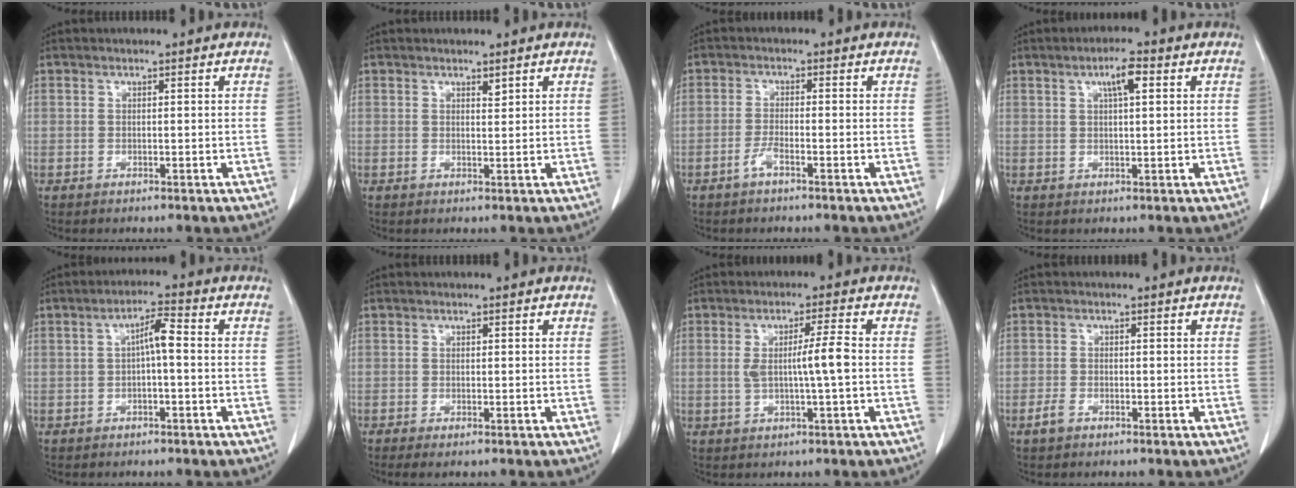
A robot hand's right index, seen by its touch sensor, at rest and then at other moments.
{"total": 0.9, "force": [0.7, 0.2, 0.5], "torque": [-0.013, -0.006, 0.012]}
{"total": 2.1, "force": [-1.4, 0.1, 1.7], "torque": [-0.036, -0.001, -0.031]}
{"total": 3.9, "force": [1.6, 0.7, 3.6], "torque": [-0.065, 0.006, 0.027]}
{"total": 3.9, "force": [0.0, 0.6, 3.8], "torque": [-0.065, 0.014, -0.001]}
{"total": 1.1, "force": [-0.6, 0.2, 0.9], "torque": [-0.017, -0.002, -0.011]}
{"total": 5.1, "force": [-0.1, -0.4, 5.1], "torque": [-0.092, -0.001, -0.001]}
{"total": 1.8, "force": [-1.1, 1.0, 0.9], "torque": [-0.023, 0.002, -0.020]}